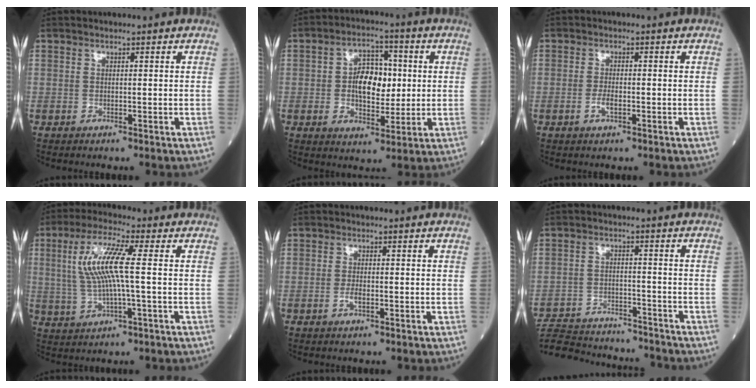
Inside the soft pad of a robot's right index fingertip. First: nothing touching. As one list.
[{"total": 8.5, "force": [0.7, 5.0, 6.9], "torque": [-0.115, 0.016, 0.013]}, {"total": 2.0, "force": [-0.7, 0.6, 1.7], "torque": [-0.036, 0.000, -0.013]}, {"total": 9.6, "force": [1.3, 0.9, 9.5], "torque": [-0.211, 0.015, 0.025]}, {"total": 1.5, "force": [-0.5, 0.4, 1.4], "torque": [-0.028, 0.001, -0.010]}, {"total": 16.4, "force": [-15.5, 3.5, 4.3], "torque": [-0.098, 0.005, -0.227]}]